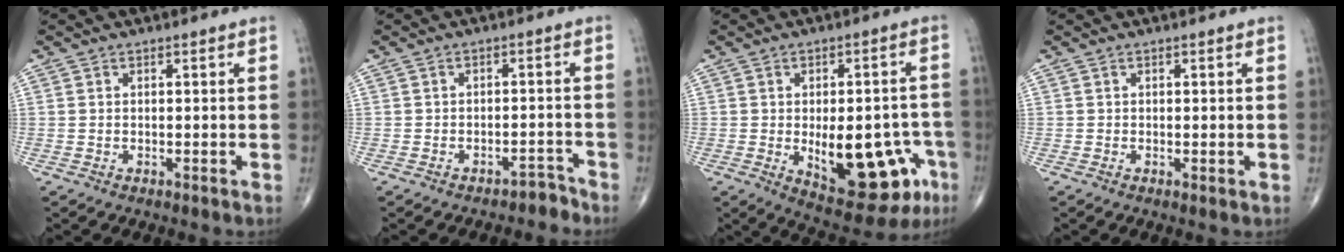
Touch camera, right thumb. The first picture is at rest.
{"total": 2.6, "force": [-2.3, 1.2, 0.0], "torque": [0.005, 0.029, -0.027]}
{"total": 17.8, "force": [-4.9, 8.4, 14.9], "torque": [-0.172, 0.018, -0.040]}
{"total": 0.5, "force": [0.0, 0.2, 0.5], "torque": [-0.009, -0.003, 0.001]}